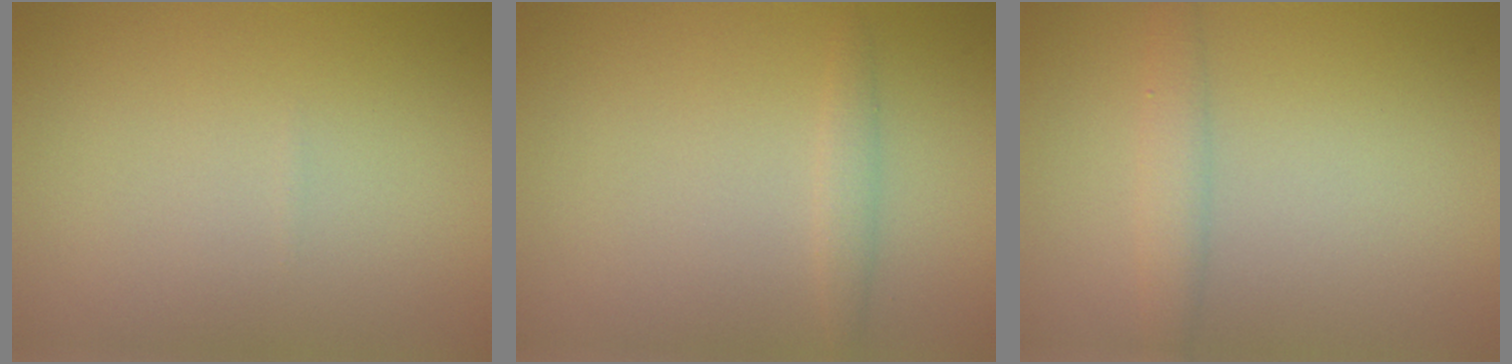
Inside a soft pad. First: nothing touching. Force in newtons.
{"total": 1.1, "press": 1.1, "slide": 0.0}
{"total": 1.9, "press": 1.9, "slide": 0.1}